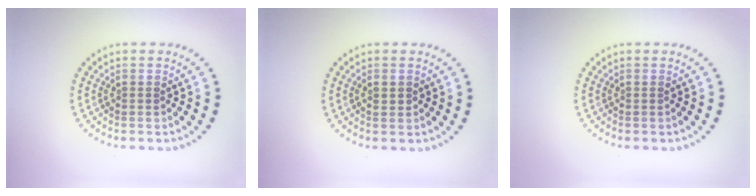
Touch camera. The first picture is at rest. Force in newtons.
{"total": 0.7, "press": 0.6, "slide": 0.2}
{"total": 0.0}